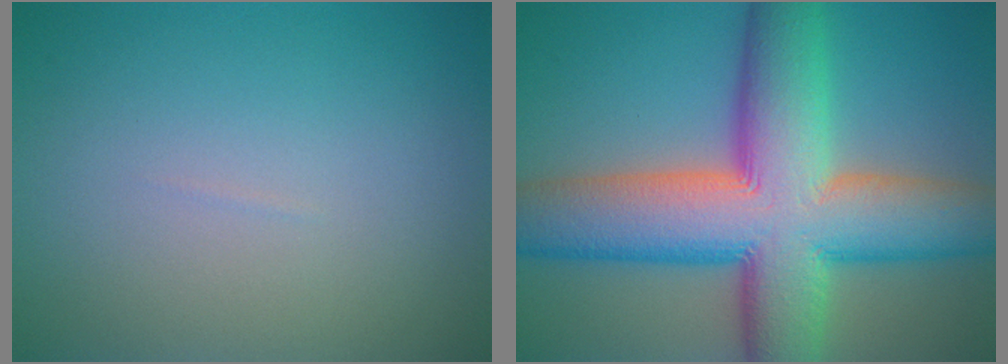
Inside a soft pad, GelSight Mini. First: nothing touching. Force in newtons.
{"total": 14.9, "press": 14.9, "slide": 0.7}